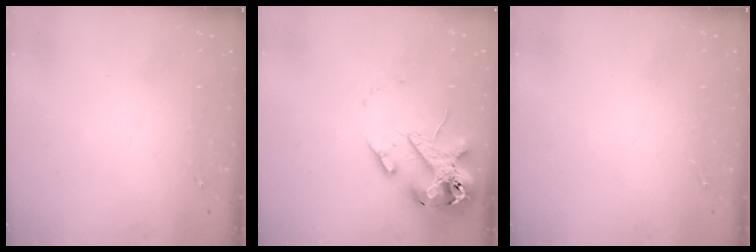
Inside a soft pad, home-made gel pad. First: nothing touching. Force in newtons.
{"total": 15.6, "press": 15.4, "slide": 2.4}
{"total": 0.0}